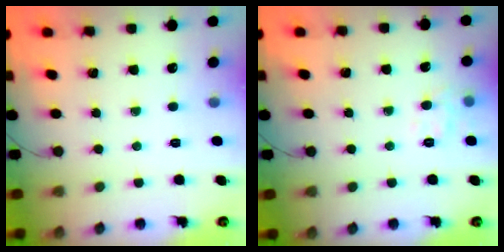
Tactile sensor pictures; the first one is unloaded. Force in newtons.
{"total": 8.6, "press": 8.6, "slide": 1.2}